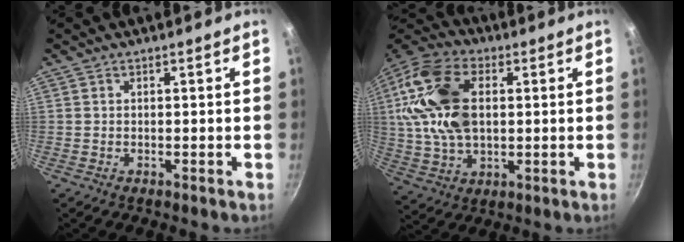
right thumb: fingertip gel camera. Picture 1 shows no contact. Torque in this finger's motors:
{"motor_torque": [2.05, 2.95, 2.13, 0.49, 0.27]}